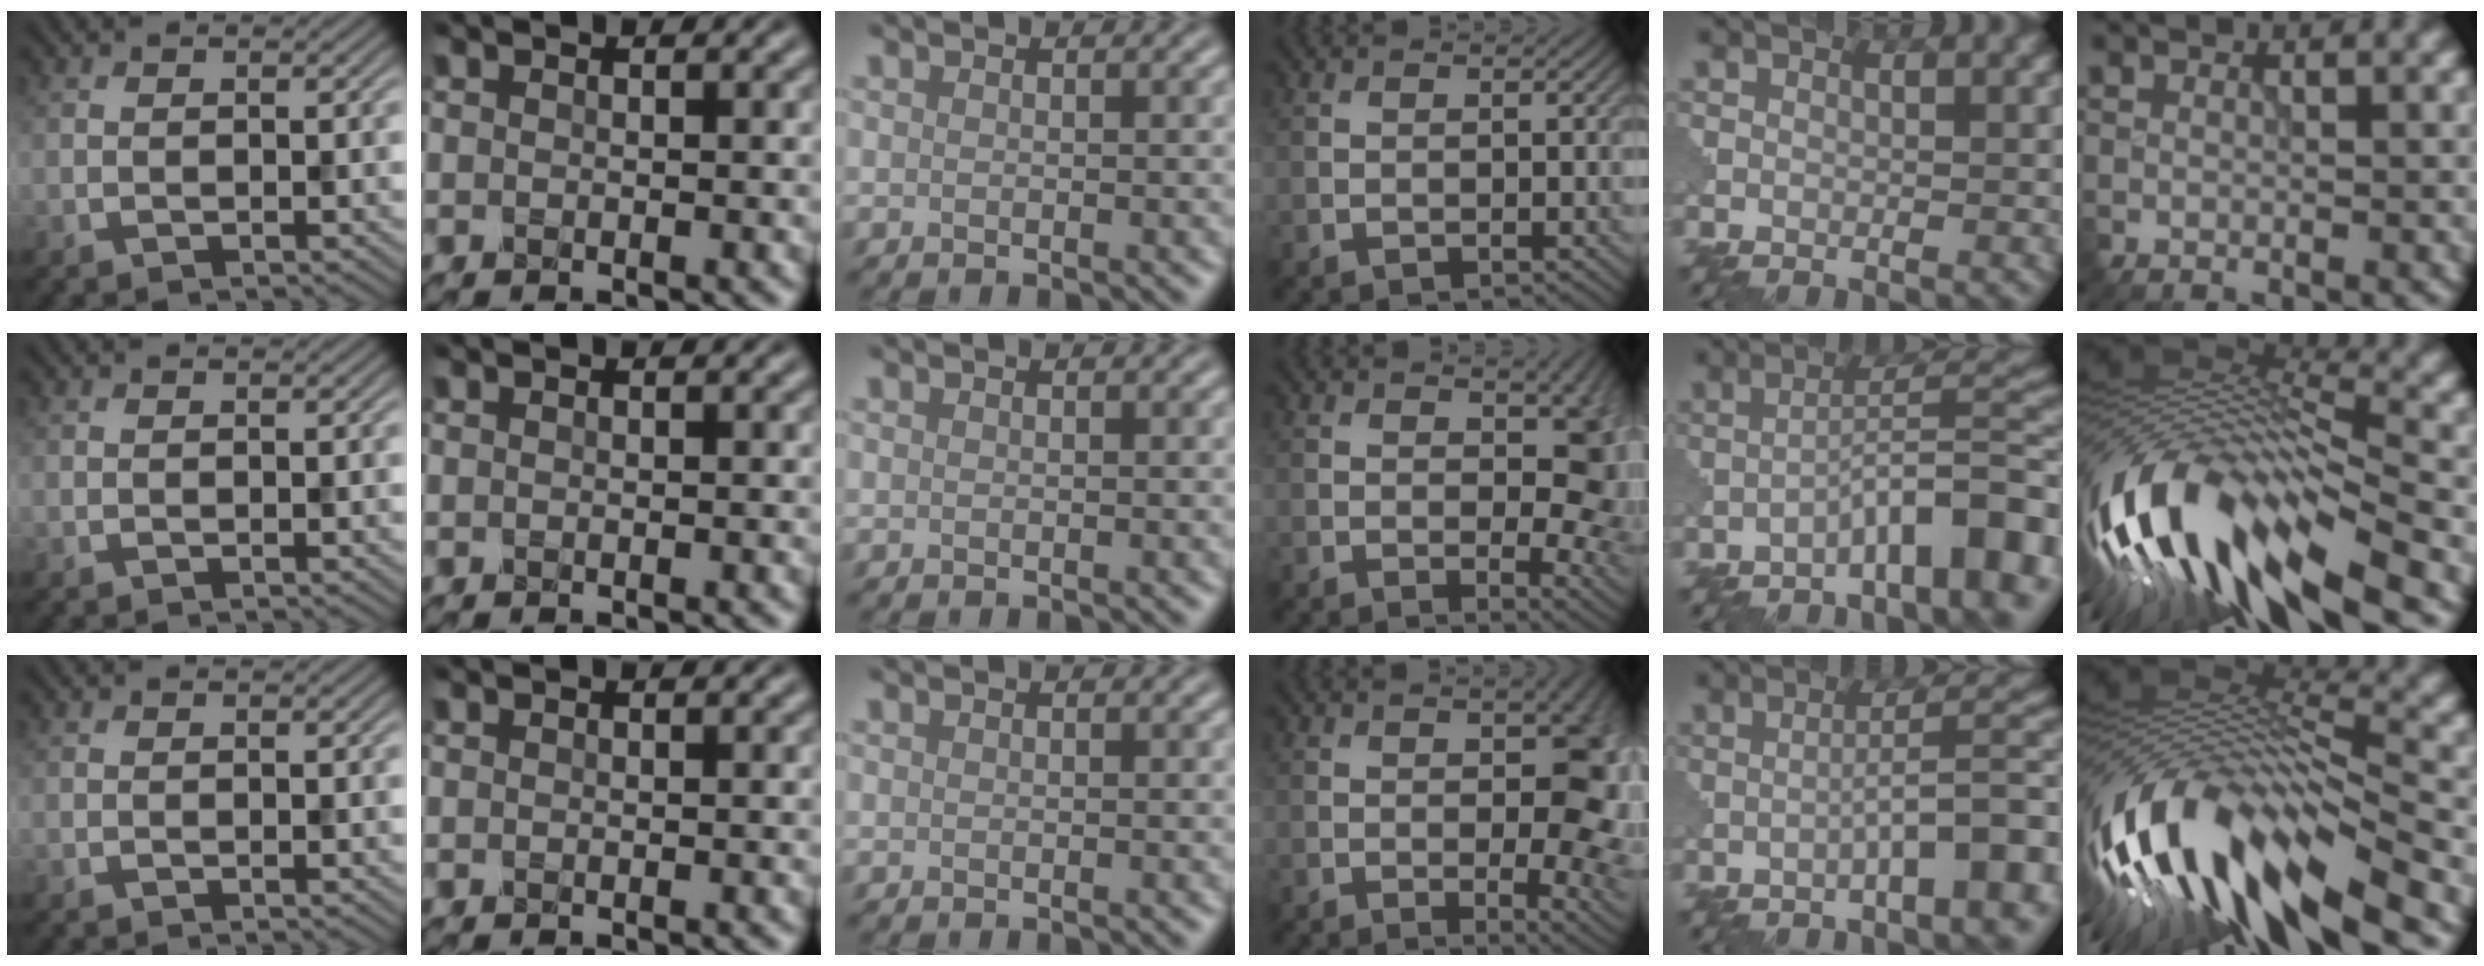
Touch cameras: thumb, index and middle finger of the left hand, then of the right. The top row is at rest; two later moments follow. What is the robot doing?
{"motion": "shake", "object": "medicine bottle"}